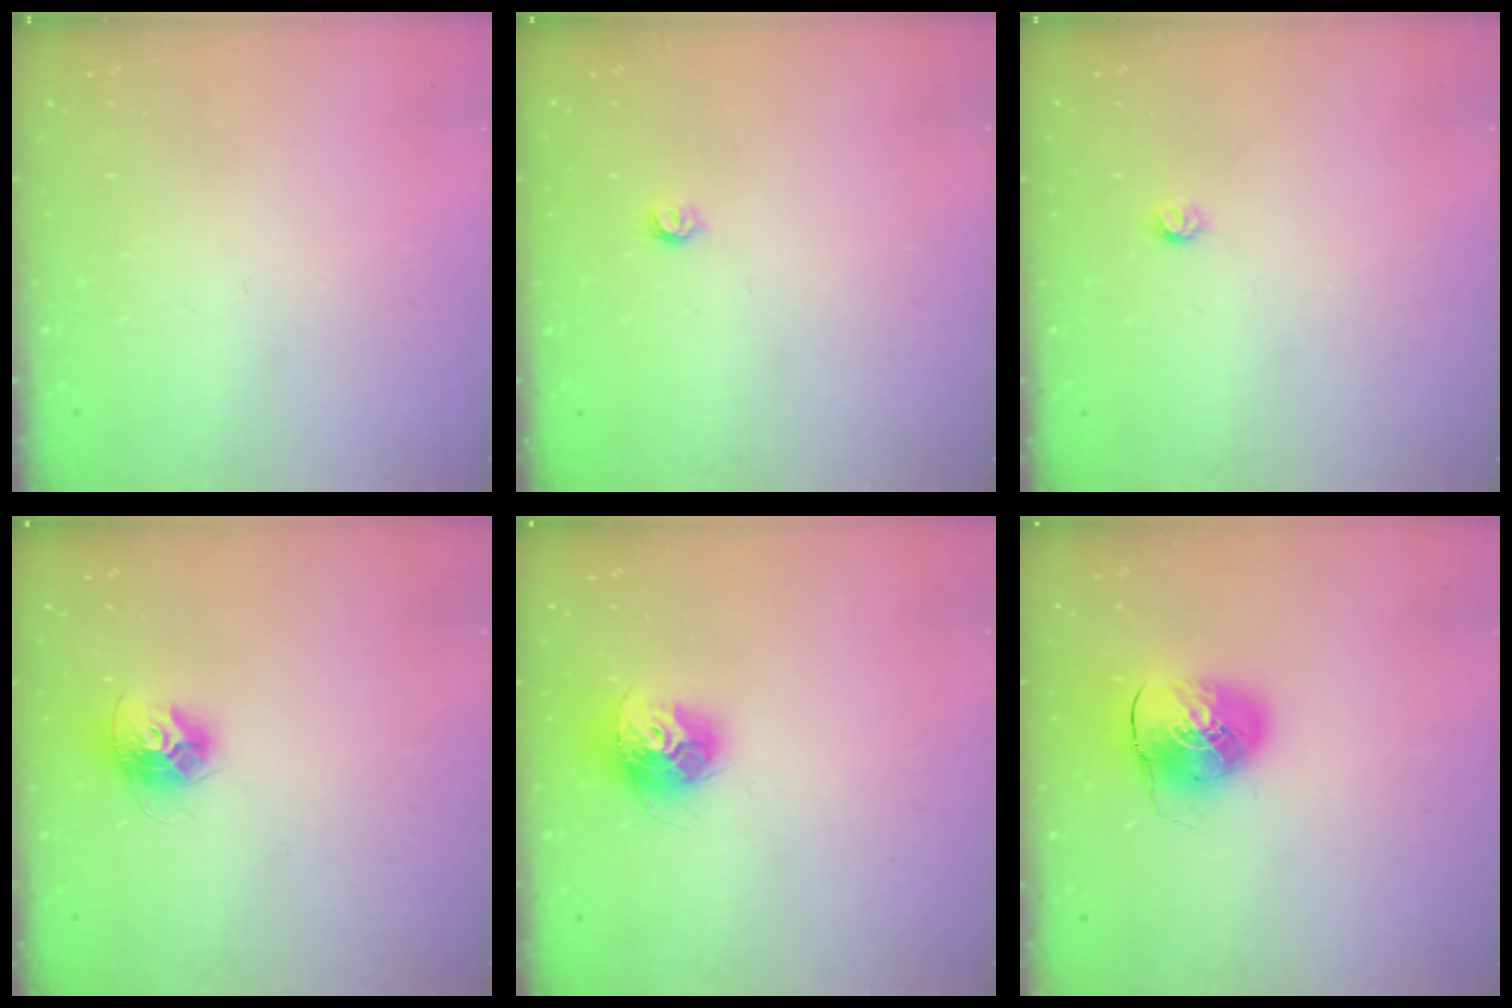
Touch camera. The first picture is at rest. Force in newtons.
{"total": 3.5, "press": 3.5, "slide": 0.3}
{"total": 3.2, "press": 3.2, "slide": 0.5}
{"total": 10.5, "press": 10.4, "slide": 0.9}
{"total": 12.2, "press": 12.1, "slide": 1.0}
{"total": 9.6, "press": 9.4, "slide": 1.7}